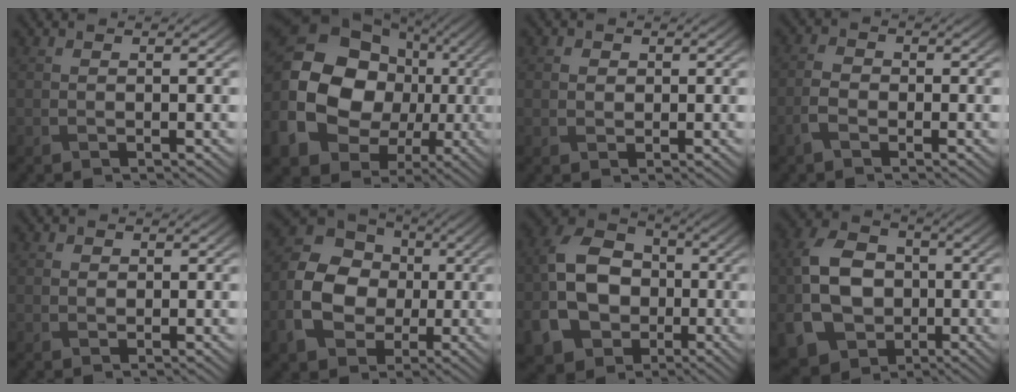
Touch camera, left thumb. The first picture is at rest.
{"total": 18.1, "force": [-1.8, 15.2, 9.7], "torque": [-0.245, -0.019, -0.034]}
{"total": 1.1, "force": [0.3, 1.1, 0.2], "torque": [-0.008, -0.002, 0.005]}
{"total": 2.6, "force": [-1.4, 1.6, 1.5], "torque": [-0.037, 0.003, -0.037]}
{"total": 0.8, "force": [0.2, 0.8, 0.1], "torque": [-0.004, -0.003, 0.004]}
{"total": 11.3, "force": [-1.8, 9.1, 6.5], "torque": [-0.140, -0.021, -0.037]}
{"total": 12.8, "force": [-3.4, 10.1, 7.1], "torque": [-0.188, -0.030, -0.069]}
{"total": 12.5, "force": [-1.7, 10.1, 7.2], "torque": [-0.198, -0.029, -0.029]}